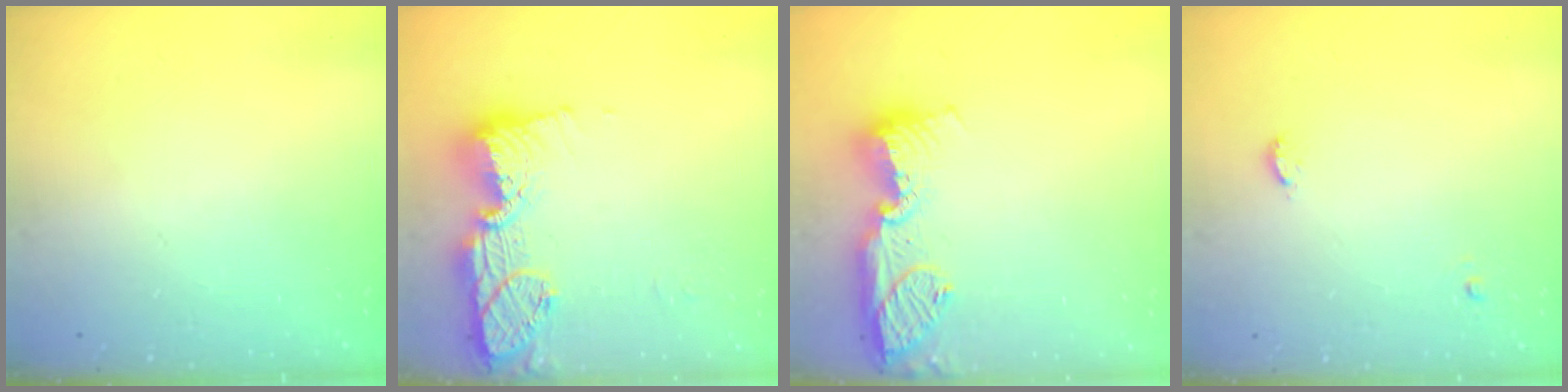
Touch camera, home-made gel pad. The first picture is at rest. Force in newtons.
{"total": 15.1, "press": 15.0, "slide": 1.0}
{"total": 14.9, "press": 13.8, "slide": 5.6}
{"total": 5.9, "press": 4.3, "slide": 4.1}